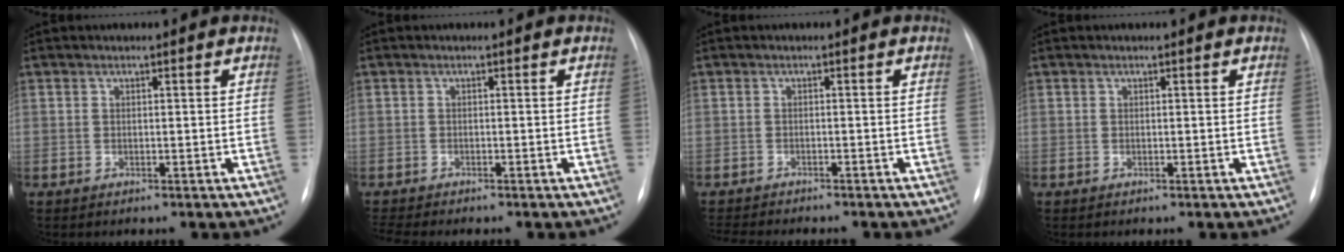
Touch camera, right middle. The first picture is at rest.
{"total": 3.2, "force": [-2.9, 0.0, 1.3], "torque": [-0.024, -0.008, -0.043]}
{"total": 7.2, "force": [-6.6, 0.9, 2.7], "torque": [-0.040, -0.010, -0.096]}
{"total": 0.0}